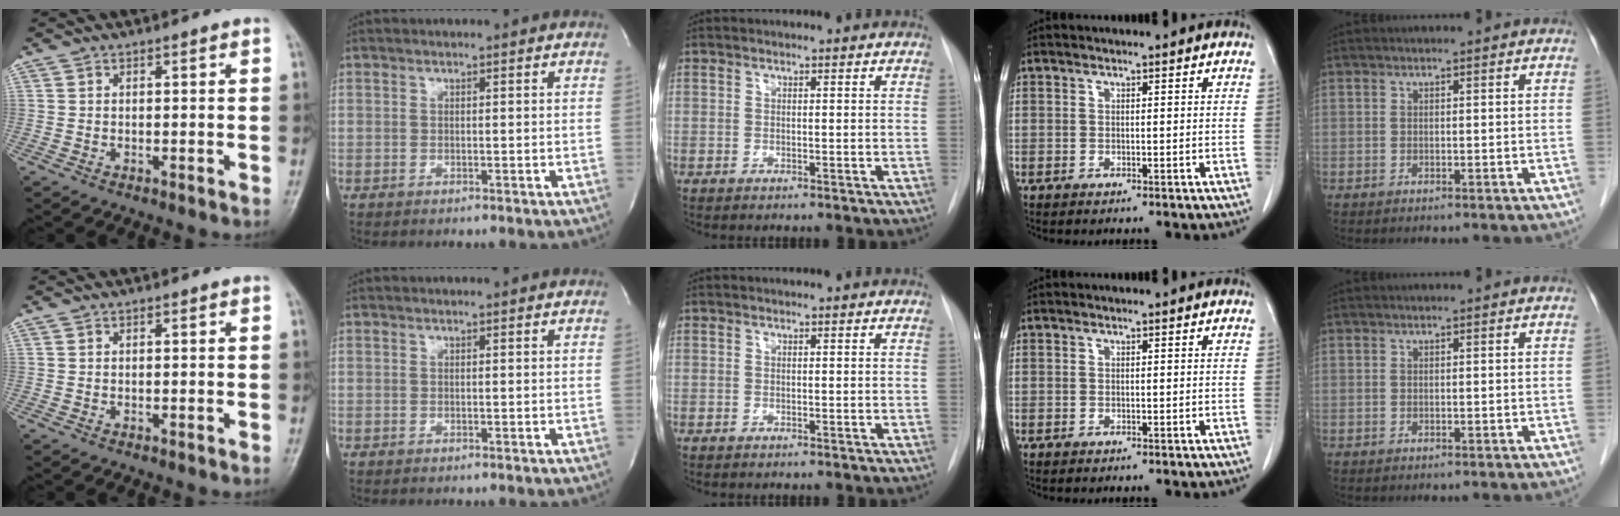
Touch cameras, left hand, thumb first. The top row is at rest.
{}